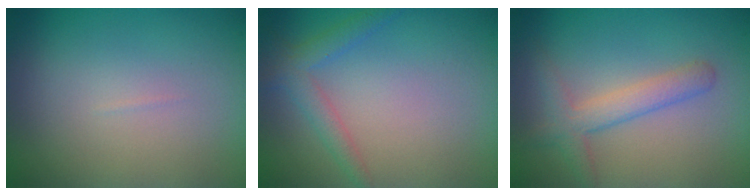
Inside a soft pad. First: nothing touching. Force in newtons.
{"total": 2.3, "press": 2.3, "slide": 0.2}
{"total": 2.8, "press": 2.8, "slide": 0.1}